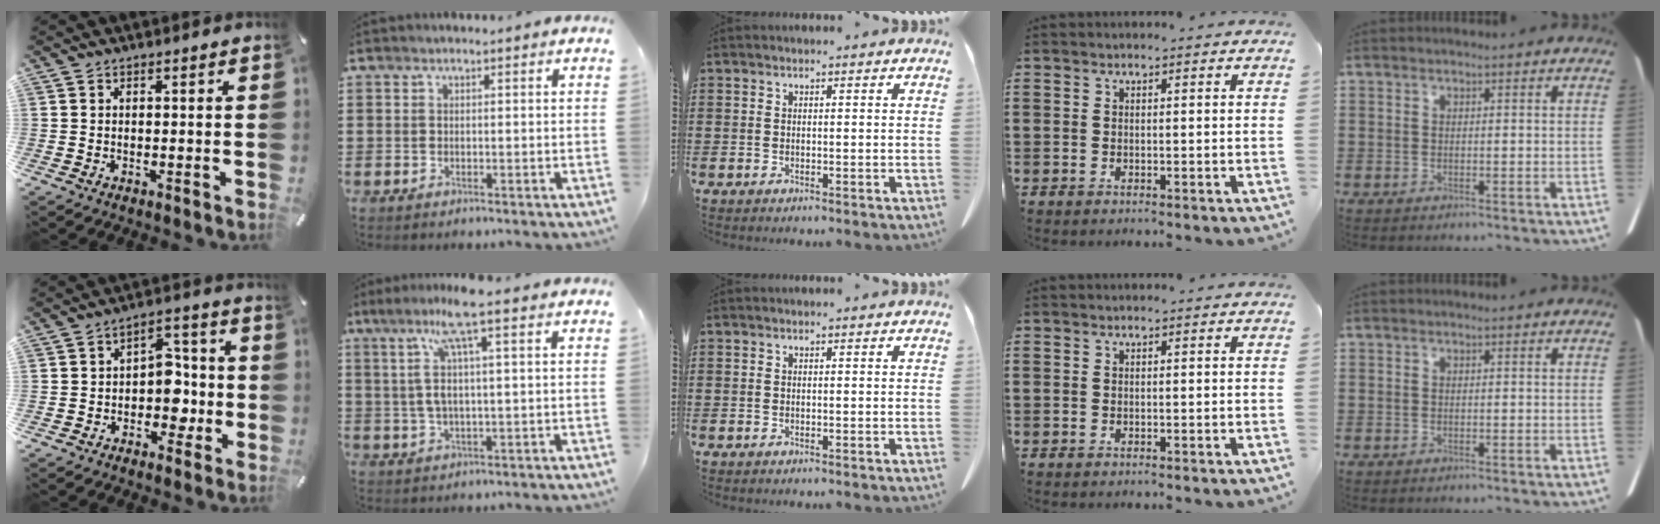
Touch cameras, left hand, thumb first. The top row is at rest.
{"thumb": {"total": 8.9, "force": [-1.9, 7.0, 5.1], "torque": [-0.058, 0.021, -0.033]}, "index": {"total": 8.4, "force": [3.4, 0.5, 7.7], "torque": [-0.169, -0.002, 0.053]}}